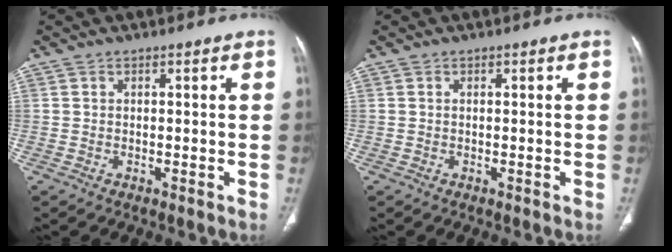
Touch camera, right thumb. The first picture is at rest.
{"total": 0.0}